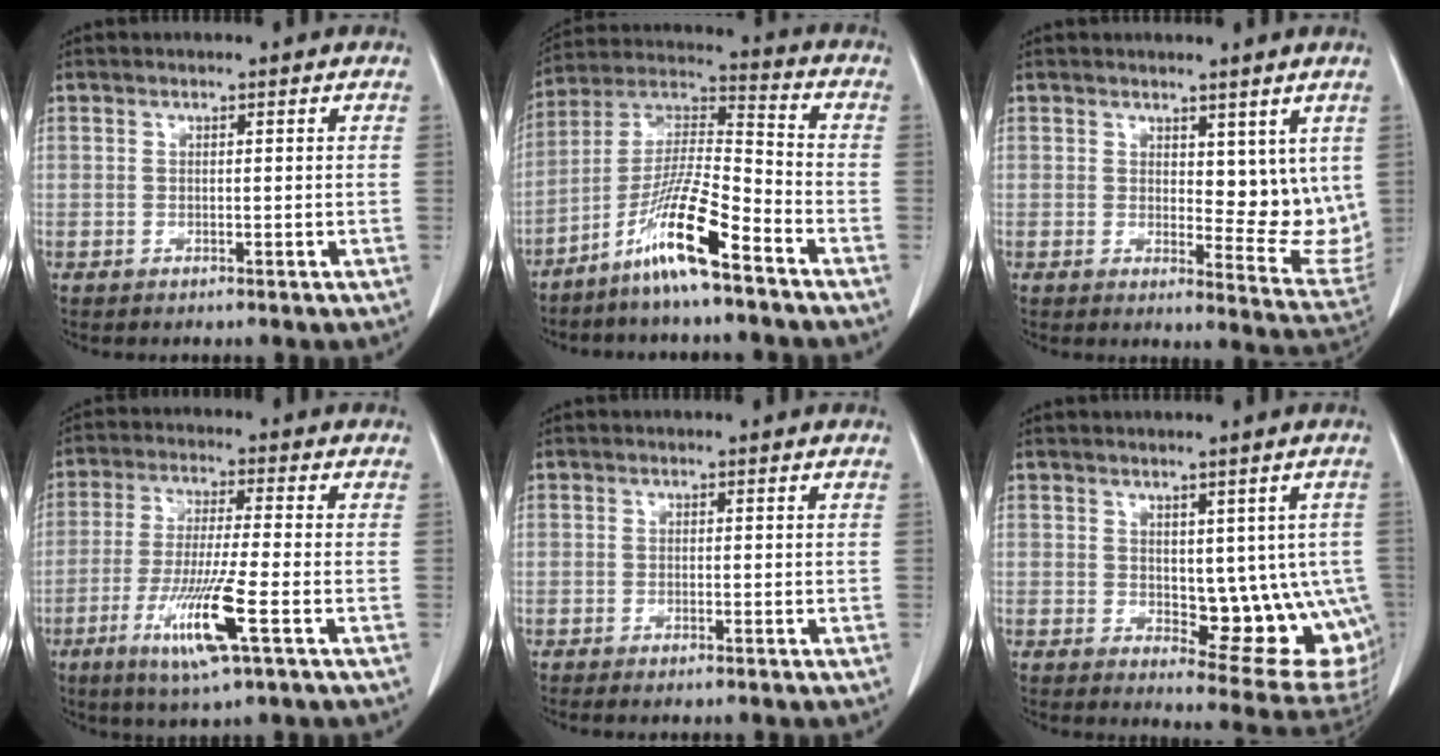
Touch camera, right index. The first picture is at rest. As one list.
[{"total": 12.7, "force": [-8.0, 0.3, 9.9], "torque": [-0.195, -0.010, -0.159]}, {"total": 8.0, "force": [3.3, 3.8, 6.3], "torque": [-0.062, -0.017, 0.052]}, {"total": 10.7, "force": [-4.3, 0.0, 9.8], "torque": [-0.192, -0.022, -0.080]}, {"total": 1.1, "force": [-0.8, 0.0, 0.7], "torque": [-0.014, -0.002, -0.013]}, {"total": 11.9, "force": [-0.6, 5.6, 10.5], "torque": [-0.098, -0.005, 0.007]}]